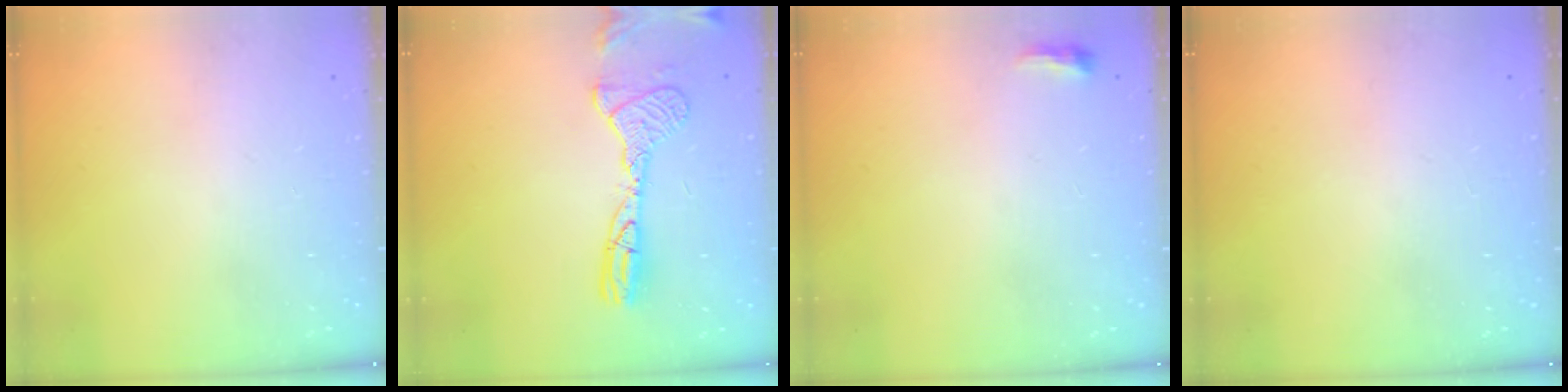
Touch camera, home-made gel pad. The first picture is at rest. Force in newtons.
{"total": 13.3, "press": 13.0, "slide": 2.6}
{"total": 3.4, "press": 3.3, "slide": 0.8}
{"total": 0.0}